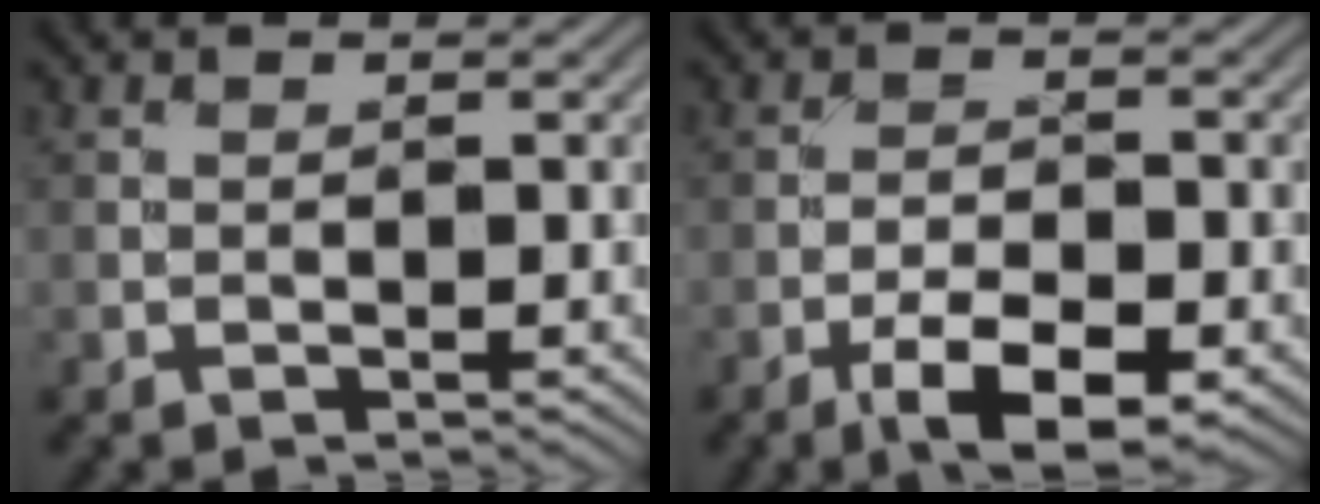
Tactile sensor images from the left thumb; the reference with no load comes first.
{"total": 7.0, "force": [-3.9, 2.5, 5.3], "torque": [-0.090, 0.002, -0.068]}